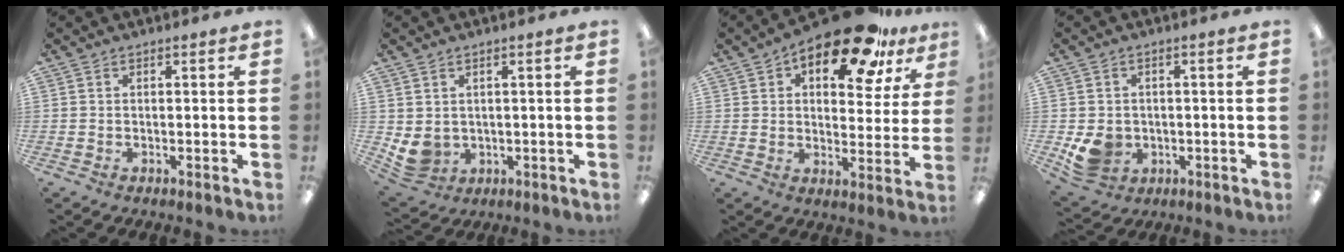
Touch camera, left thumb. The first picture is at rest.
{"total": 4.9, "force": [1.1, 4.2, 2.2], "torque": [-0.058, -0.009, 0.021]}
{"total": 17.1, "force": [12.0, 6.6, 10.2], "torque": [-0.150, -0.067, 0.201]}
{"total": 7.2, "force": [-1.1, 6.2, 3.5], "torque": [-0.067, 0.011, -0.015]}